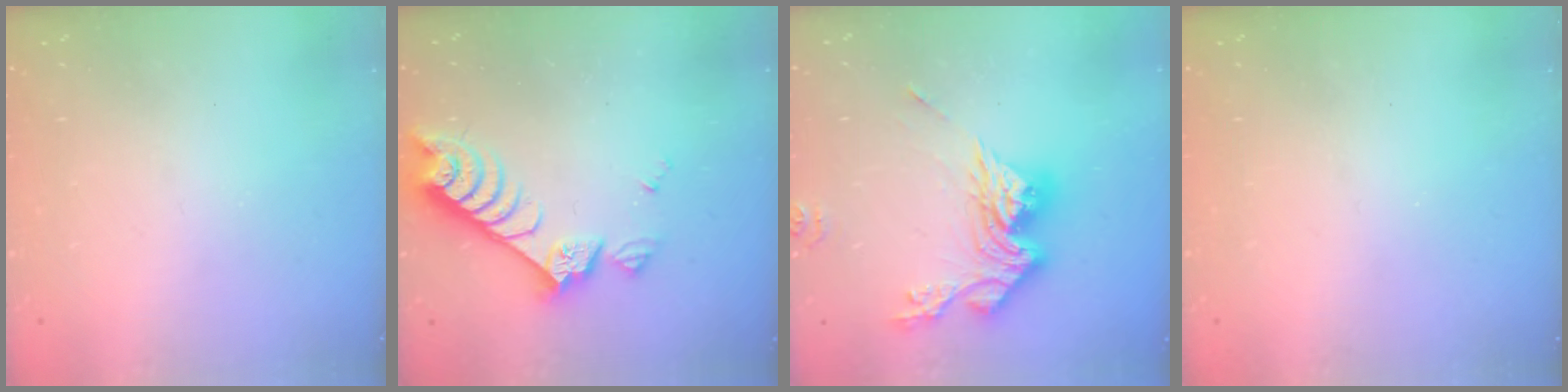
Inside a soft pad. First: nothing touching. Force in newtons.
{"total": 8.3, "press": 8.2, "slide": 1.3}
{"total": 16.4, "press": 16.3, "slide": 1.9}
{"total": 0.0}